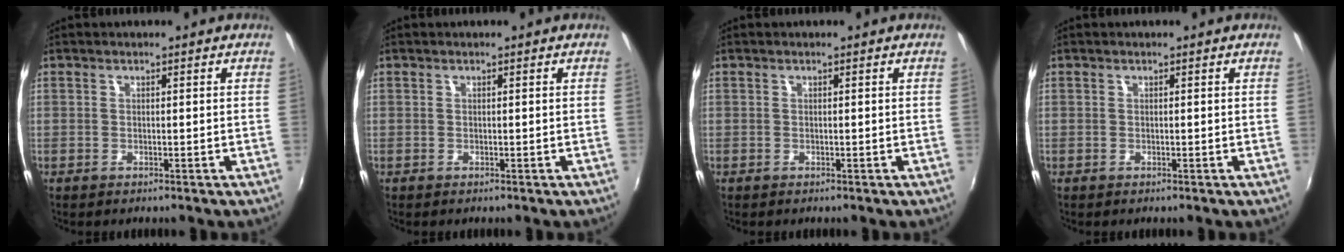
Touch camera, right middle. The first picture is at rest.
{"total": 0.0}
{"total": 0.0}
{"total": 0.0}